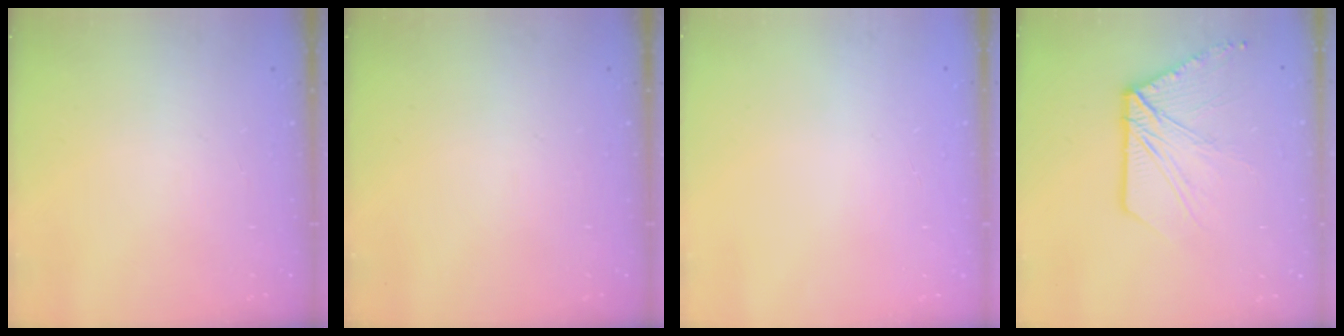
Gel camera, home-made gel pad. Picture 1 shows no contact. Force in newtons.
{"total": 0.0}
{"total": 0.0}
{"total": 14.0, "press": 13.9, "slide": 1.7}